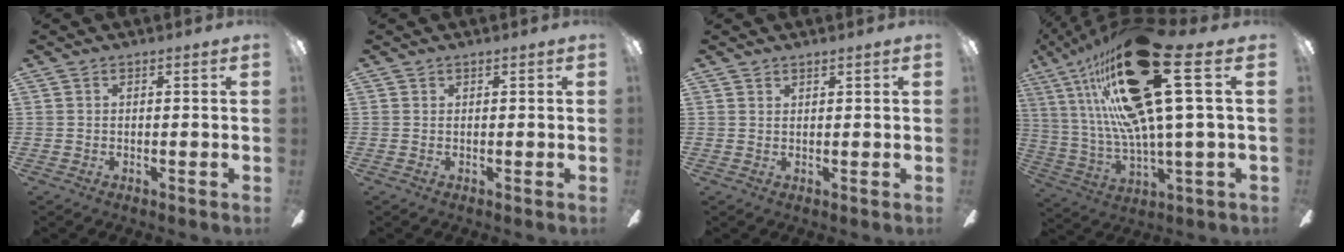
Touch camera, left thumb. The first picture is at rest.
{"total": 0.0}
{"total": 0.9, "force": [0.9, 0.0, 0.1], "torque": [-0.003, -0.001, 0.017]}
{"total": 31.1, "force": [12.5, 8.2, 27.2], "torque": [-0.506, -0.060, 0.198]}